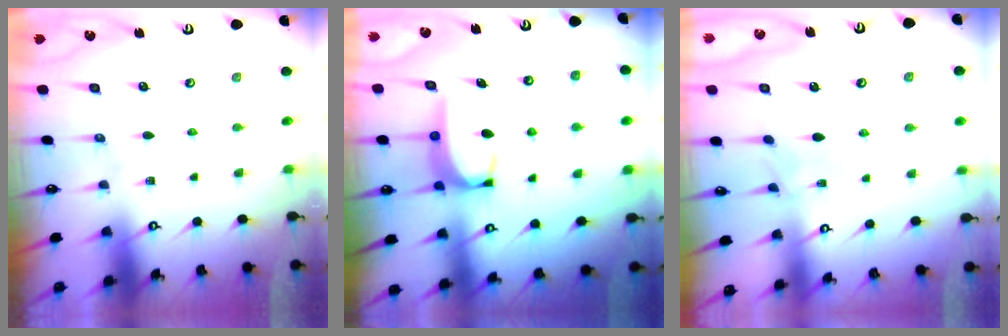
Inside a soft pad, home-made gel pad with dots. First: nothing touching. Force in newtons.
{"total": 3.6, "press": 3.6, "slide": 0.5}
{"total": 3.5, "press": 3.5, "slide": 0.2}